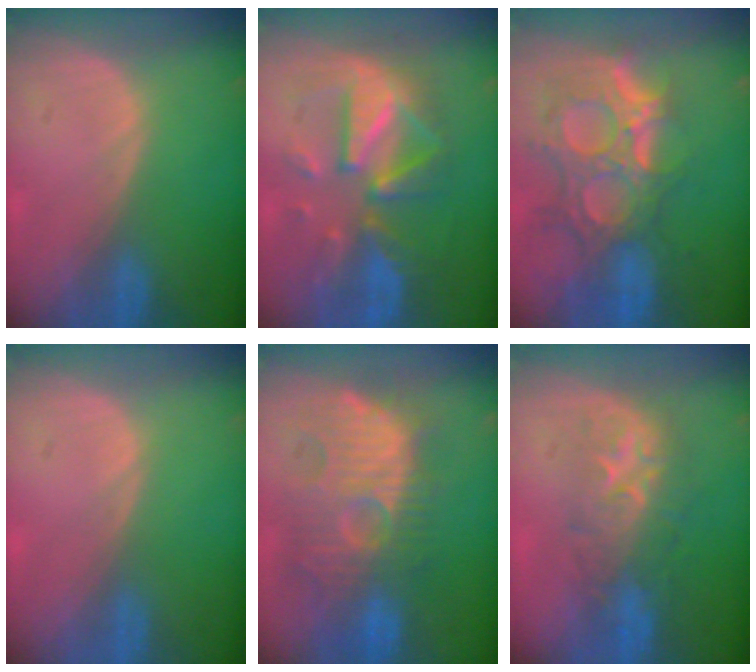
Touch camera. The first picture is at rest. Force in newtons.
{"total": 10.6, "press": 10.6, "slide": 0.9}
{"total": 12.9, "press": 11.1, "slide": 6.7}
{"total": 0.0}
{"total": 12.2, "press": 11.8, "slide": 3.1}
{"total": 8.1, "press": 8.0, "slide": 1.1}